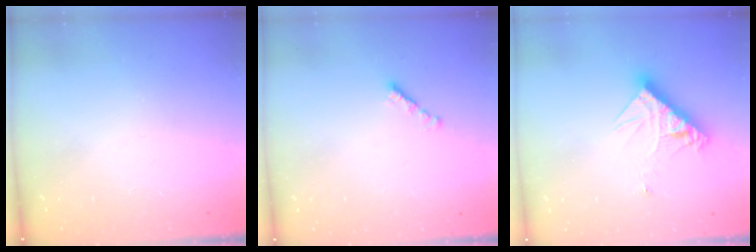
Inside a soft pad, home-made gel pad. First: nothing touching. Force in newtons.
{"total": 2.2, "press": 2.1, "slide": 0.7}
{"total": 11.9, "press": 11.8, "slide": 1.0}